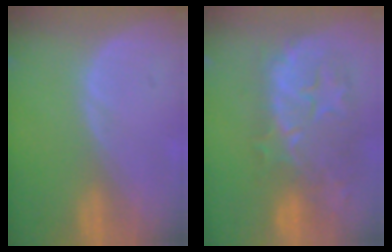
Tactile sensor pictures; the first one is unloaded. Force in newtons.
{"total": 11.0, "press": 10.2, "slide": 4.0}